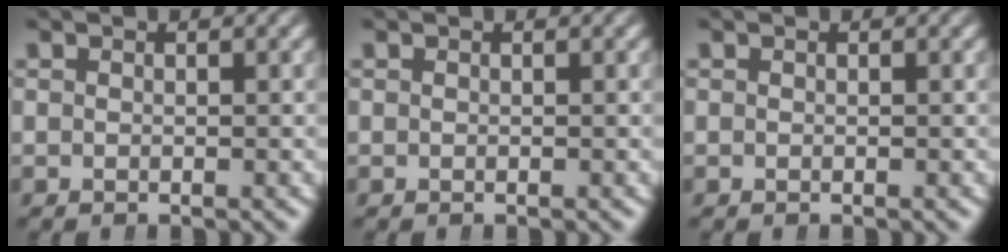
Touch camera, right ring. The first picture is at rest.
{"total": 0.0}
{"total": 0.0}